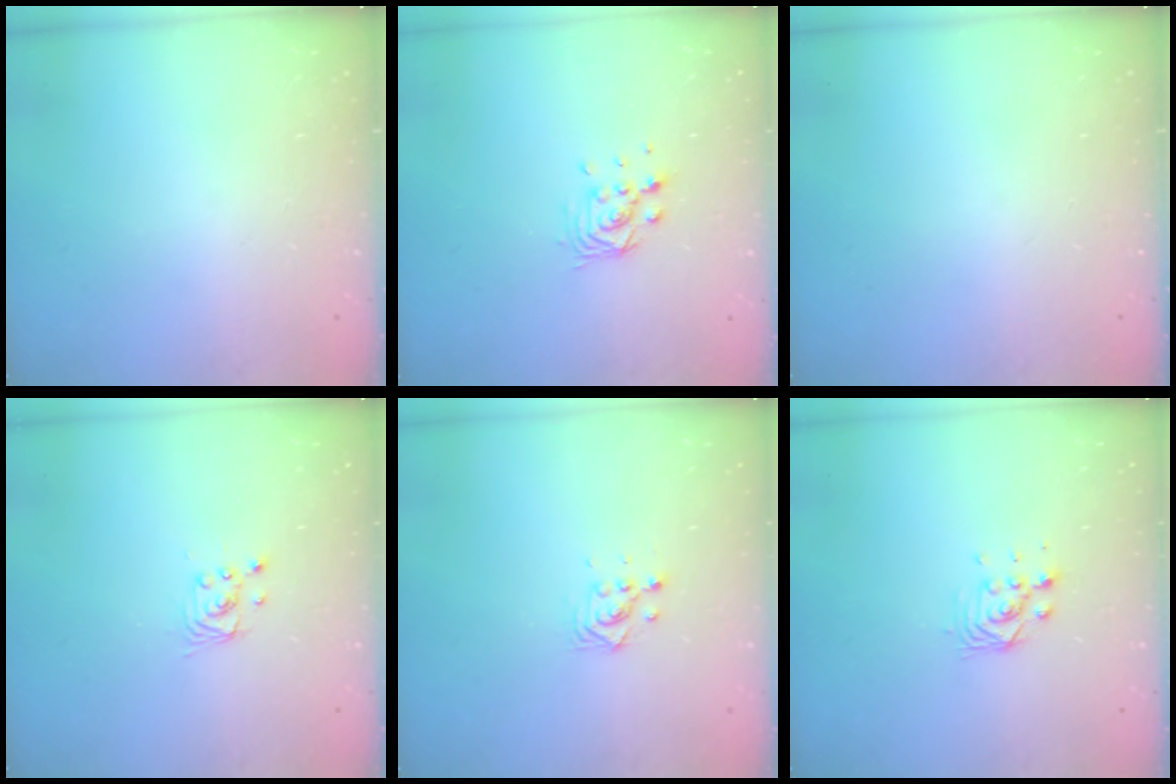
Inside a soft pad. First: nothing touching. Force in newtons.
{"total": 8.3, "press": 8.3, "slide": 0.5}
{"total": 0.0}
{"total": 2.8, "press": 2.8, "slide": 0.1}
{"total": 3.8, "press": 3.8, "slide": 0.3}
{"total": 3.9, "press": 3.8, "slide": 0.8}